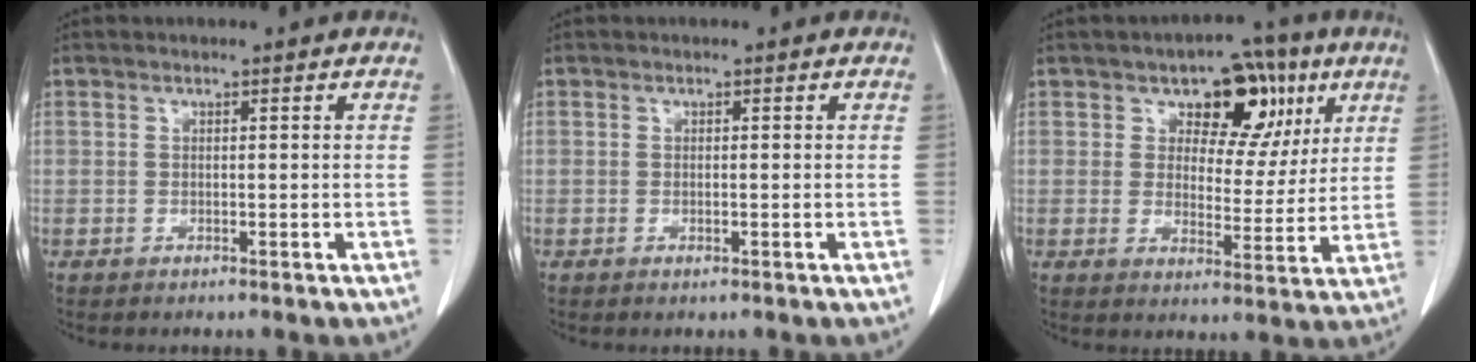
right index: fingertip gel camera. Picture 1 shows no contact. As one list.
[{"total": 0.6, "force": [-0.2, 0.1, 0.5], "torque": [-0.011, -0.002, 0.000]}, {"total": 10.6, "force": [5.0, 6.5, 6.7], "torque": [-0.071, 0.019, 0.070]}]